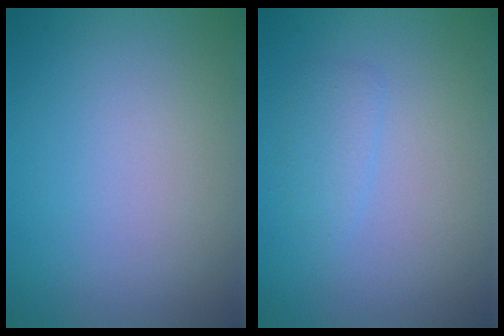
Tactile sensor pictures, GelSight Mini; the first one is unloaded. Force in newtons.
{"total": 1.4, "press": 1.4, "slide": 0.2}